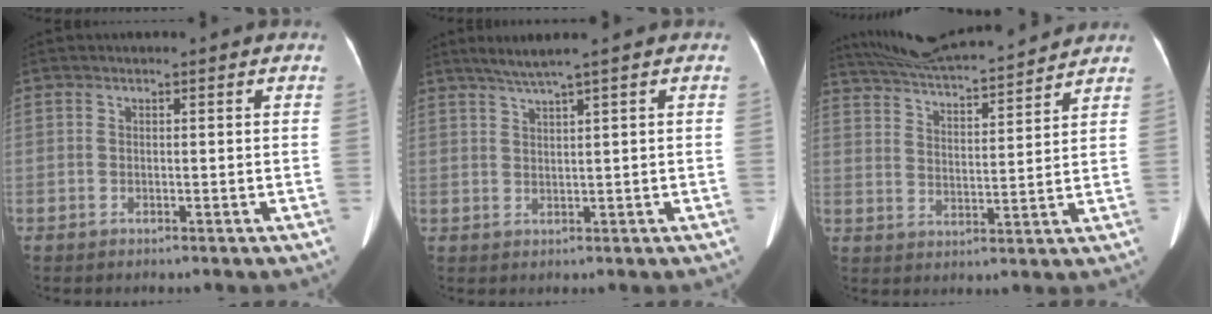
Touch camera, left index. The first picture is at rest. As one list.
[{"total": 3.1, "force": [2.2, -0.9, 2.0], "torque": [-0.046, 0.002, 0.048]}, {"total": 16.7, "force": [15.6, 1.0, 5.9], "torque": [-0.108, 0.027, 0.243]}]